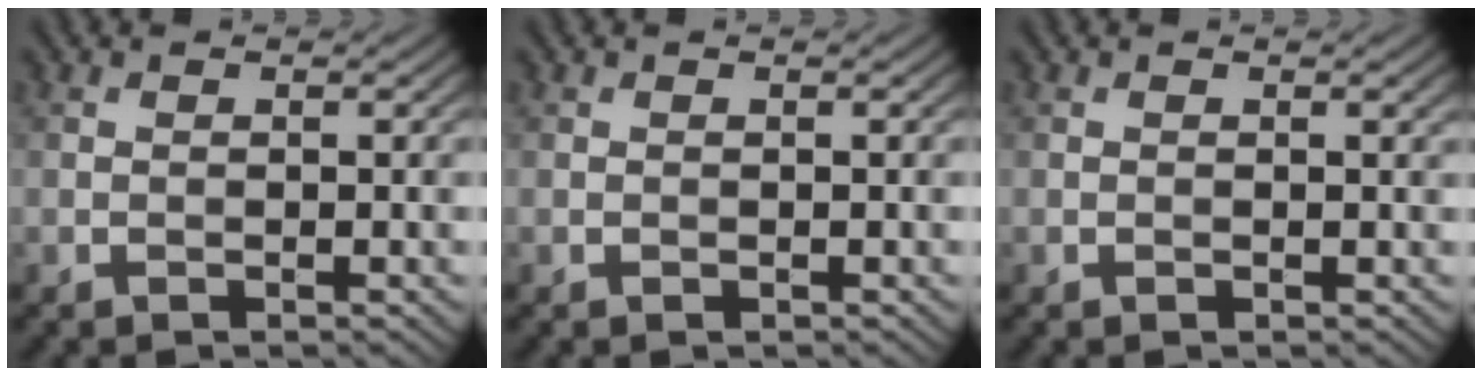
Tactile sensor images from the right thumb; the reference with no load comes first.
{"total": 0.0}
{"total": 0.0}